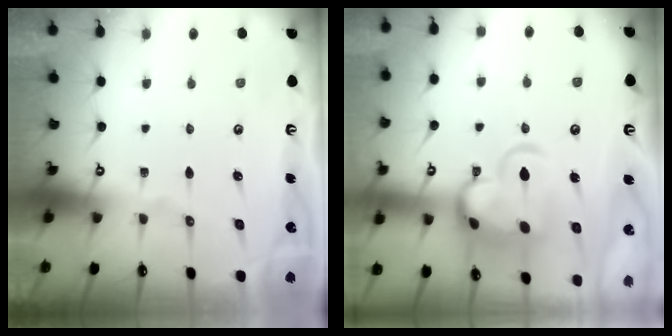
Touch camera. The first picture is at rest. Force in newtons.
{"total": 9.2, "press": 9.0, "slide": 1.9}